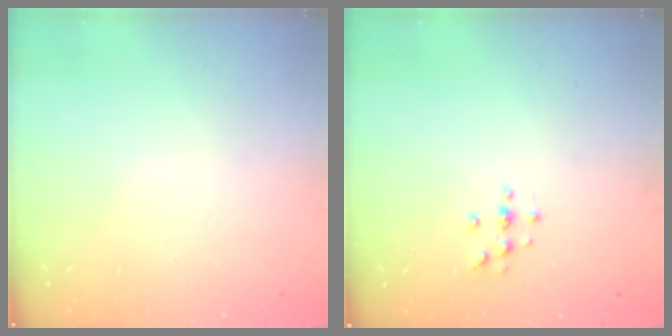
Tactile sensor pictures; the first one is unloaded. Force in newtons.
{"total": 3.0, "press": 3.0, "slide": 0.3}